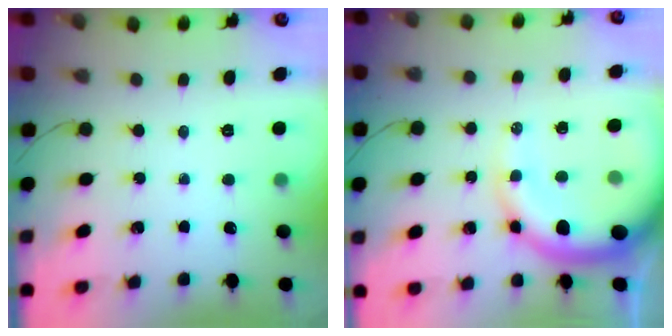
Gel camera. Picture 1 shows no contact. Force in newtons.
{"total": 15.3, "press": 14.9, "slide": 3.4}